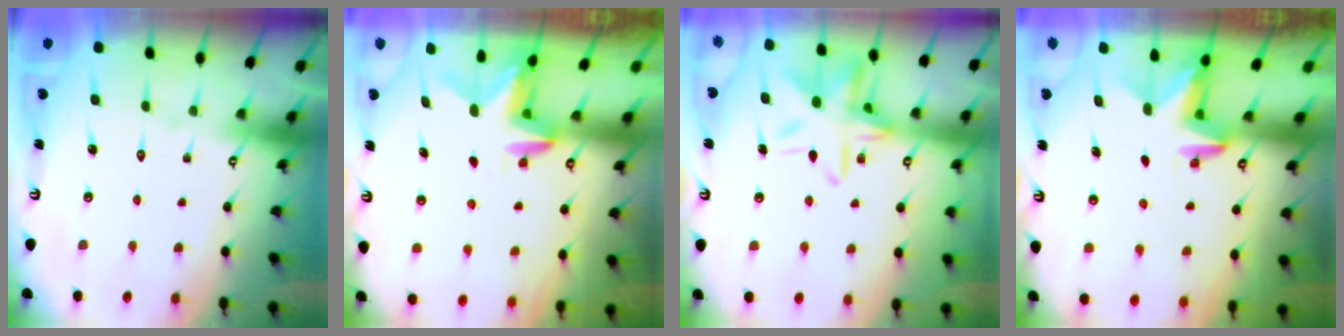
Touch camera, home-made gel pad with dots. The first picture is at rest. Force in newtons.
{"total": 3.0, "press": 3.0, "slide": 0.3}
{"total": 14.9, "press": 14.9, "slide": 1.2}
{"total": 3.2, "press": 3.2, "slide": 0.2}